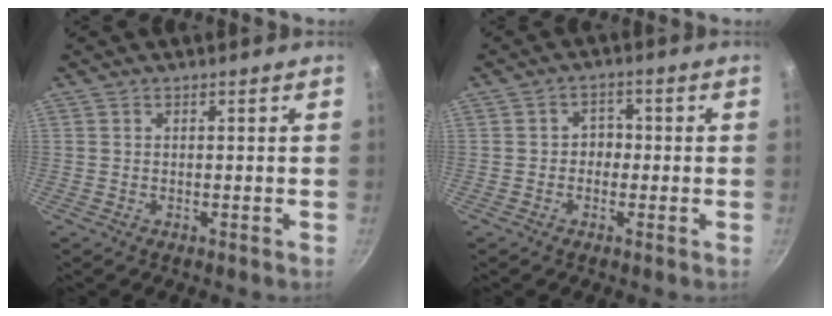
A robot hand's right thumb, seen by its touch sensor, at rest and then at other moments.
{"total": 2.8, "force": [-0.6, 2.4, 1.3], "torque": [0.005, 0.009, -0.014]}